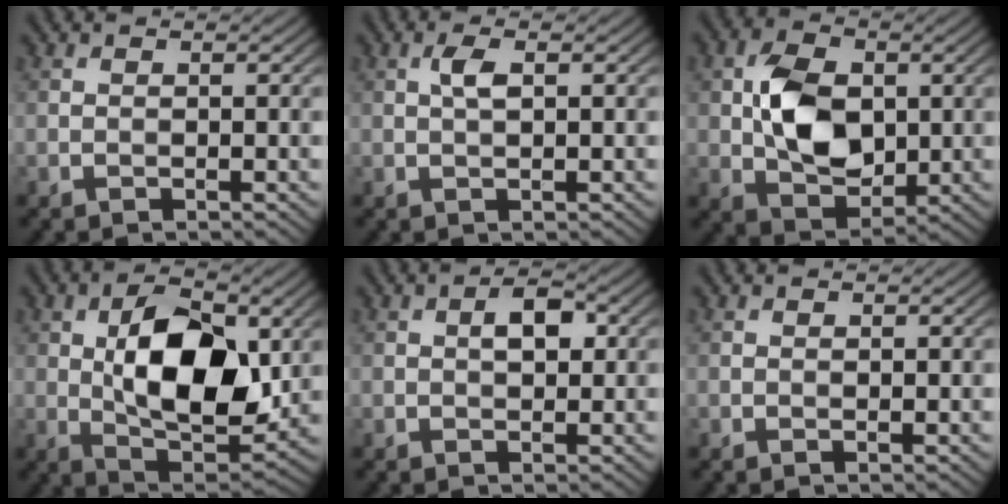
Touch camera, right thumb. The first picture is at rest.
{"total": 2.0, "force": [0.5, 0.7, 1.8], "torque": [-0.041, 0.006, 0.007]}
{"total": 8.4, "force": [0.7, 5.8, 6.0], "torque": [-0.118, 0.000, 0.013]}
{"total": 12.6, "force": [1.6, 6.8, 10.6], "torque": [-0.174, -0.003, 0.031]}
{"total": 2.8, "force": [0.5, 1.5, 2.3], "torque": [-0.035, 0.003, 0.005]}
{"total": 0.0}